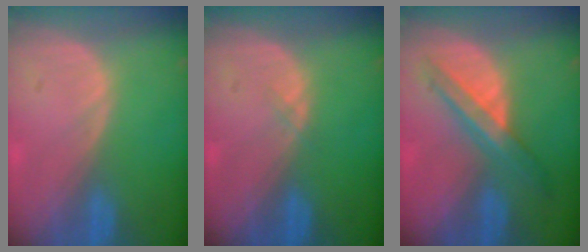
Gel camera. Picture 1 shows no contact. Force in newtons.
{"total": 0.6, "press": 0.5, "slide": 0.2}
{"total": 7.1, "press": 6.0, "slide": 3.9}